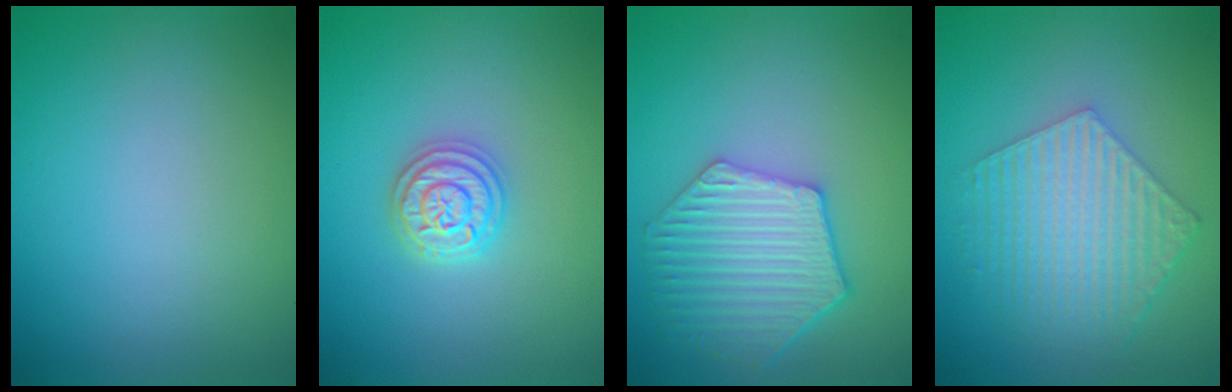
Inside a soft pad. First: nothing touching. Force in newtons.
{"total": 3.7, "press": 3.7, "slide": 0.5}
{"total": 5.7, "press": 5.1, "slide": 2.6}
{"total": 5.6, "press": 4.1, "slide": 3.9}